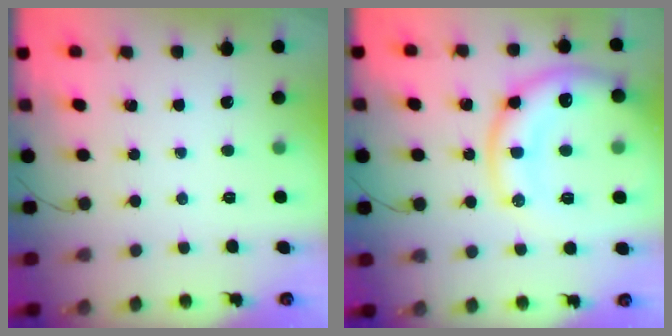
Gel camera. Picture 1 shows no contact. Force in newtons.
{"total": 18.7, "press": 18.5, "slide": 2.2}